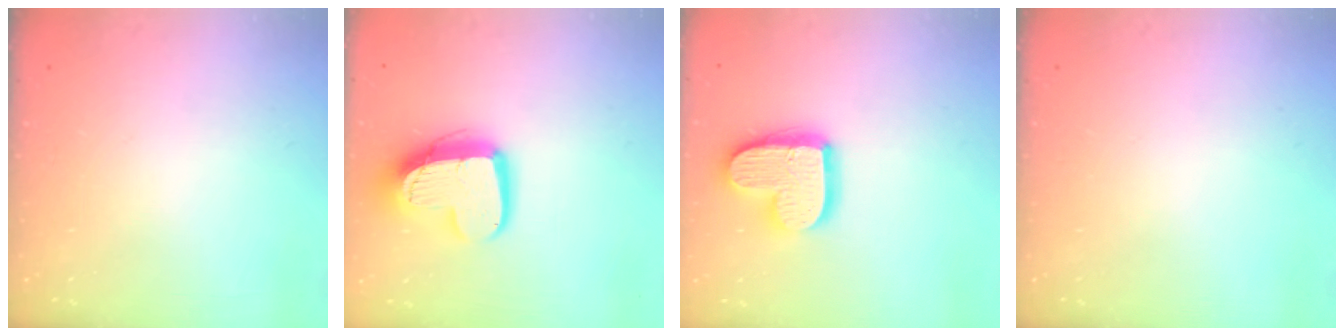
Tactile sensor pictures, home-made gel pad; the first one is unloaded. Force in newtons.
{"total": 14.6, "press": 14.6, "slide": 1.1}
{"total": 15.6, "press": 15.5, "slide": 1.3}
{"total": 0.0}